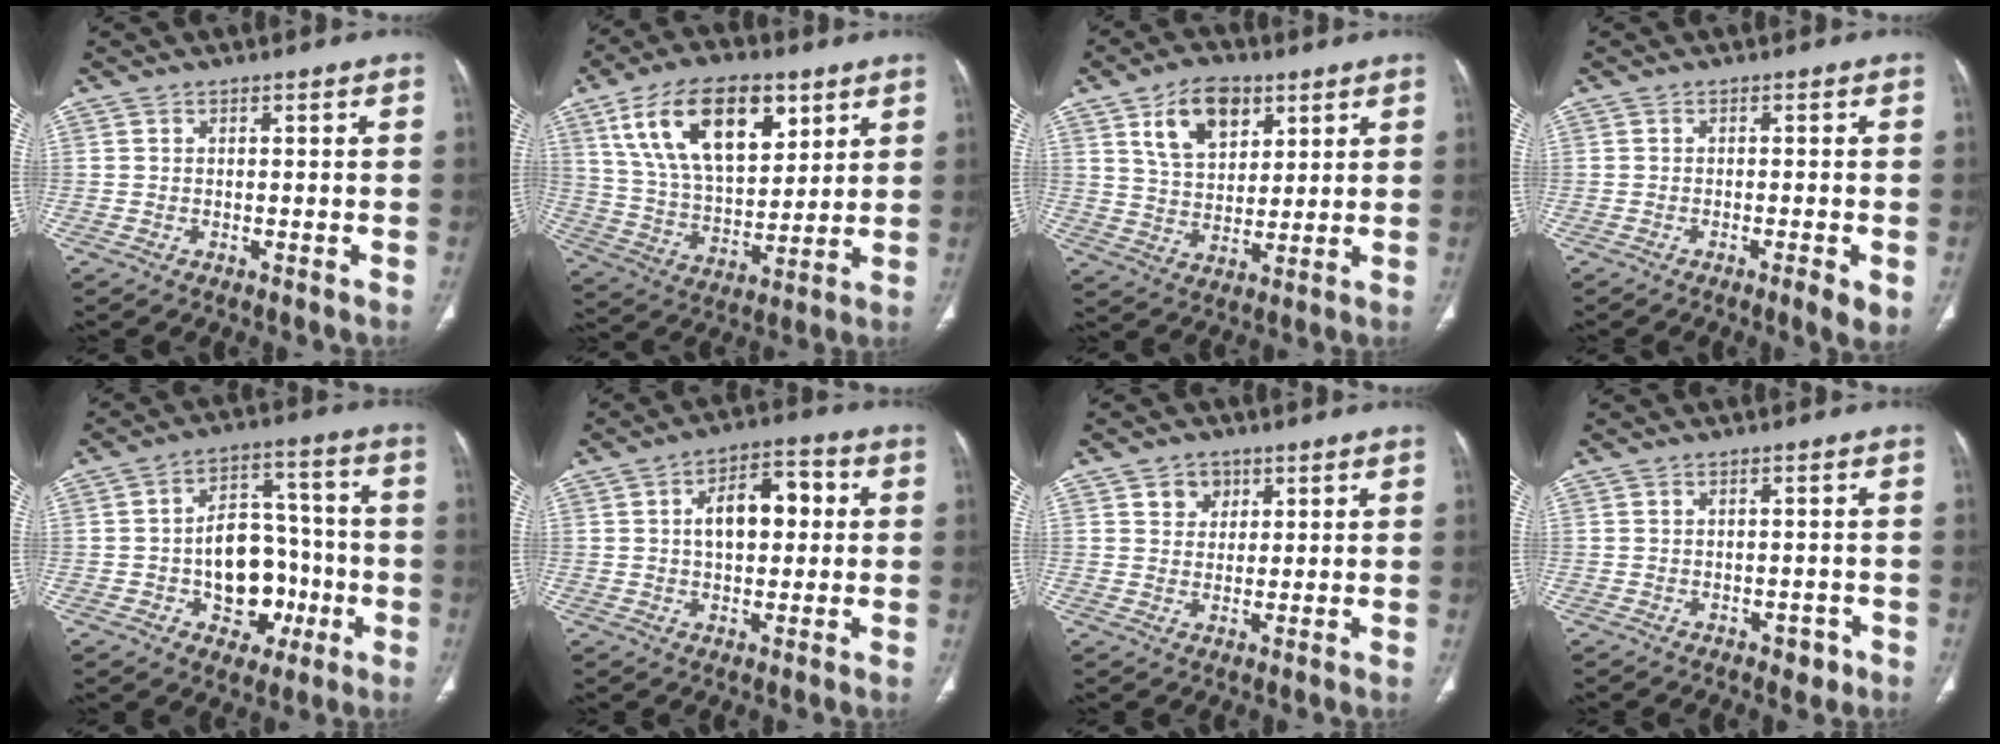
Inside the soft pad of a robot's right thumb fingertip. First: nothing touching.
{"total": 20.8, "force": [9.7, 10.8, 14.9], "torque": [-0.226, -0.031, 0.181]}
{"total": 11.6, "force": [5.7, 7.1, 7.2], "torque": [-0.098, -0.021, 0.105]}
{"total": 3.8, "force": [-1.3, 0.6, 3.5], "torque": [-0.056, -0.006, -0.019]}
{"total": 14.0, "force": [-3.2, 9.9, 9.4], "torque": [-0.093, 0.045, -0.041]}
{"total": 10.5, "force": [1.6, 6.1, 8.4], "torque": [-0.112, 0.022, 0.020]}
{"total": 3.9, "force": [1.9, 3.2, 1.3], "torque": [-0.001, -0.009, 0.032]}
{"total": 2.4, "force": [-1.3, 1.5, 1.3], "torque": [-0.008, 0.006, -0.011]}